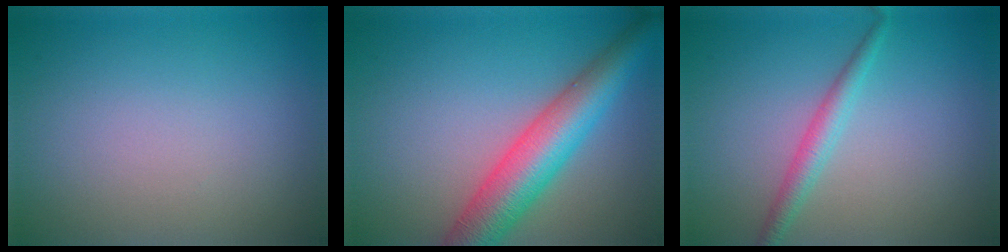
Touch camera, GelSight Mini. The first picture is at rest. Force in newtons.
{"total": 7.4, "press": 7.4, "slide": 0.3}
{"total": 2.1, "press": 2.1, "slide": 0.0}